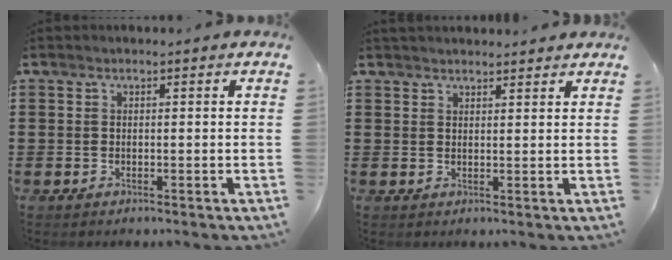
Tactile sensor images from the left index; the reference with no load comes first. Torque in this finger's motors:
{"motor_torque": [2.14, 0.00, 0.43, 0.08]}